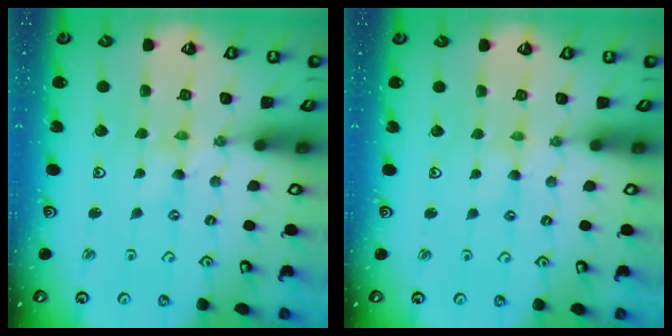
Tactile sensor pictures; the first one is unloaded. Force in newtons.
{"total": 1.6, "press": 1.5, "slide": 0.4}